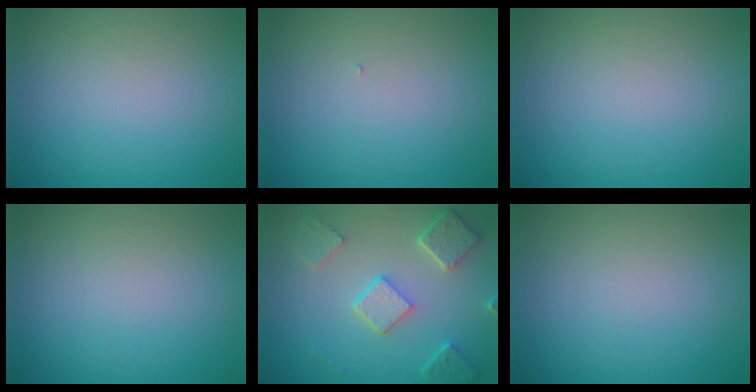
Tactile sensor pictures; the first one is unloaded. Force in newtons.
{"total": 0.0}
{"total": 0.0}
{"total": 0.0}
{"total": 4.8, "press": 3.7, "slide": 3.0}
{"total": 0.0}